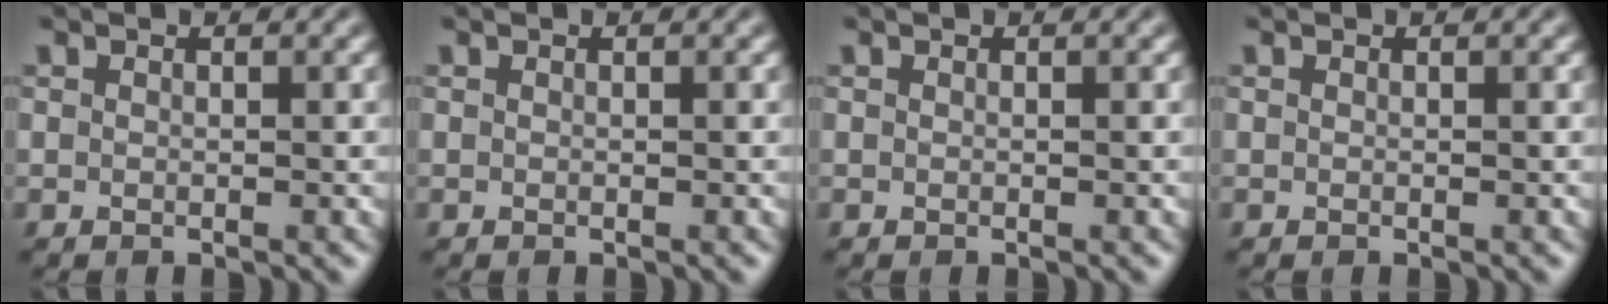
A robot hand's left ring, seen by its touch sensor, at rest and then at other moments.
{"total": 0.0}
{"total": 0.0}
{"total": 0.0}